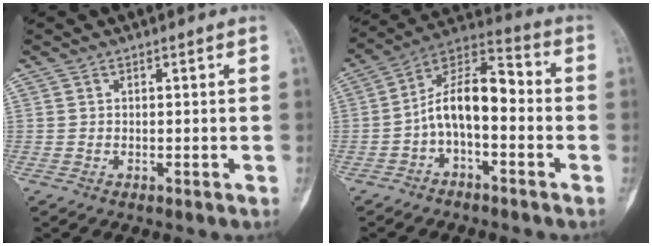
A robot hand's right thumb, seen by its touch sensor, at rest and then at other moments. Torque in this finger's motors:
{"motor_torque": [0.20, 0.19, 1.02, -0.73, 0.08]}